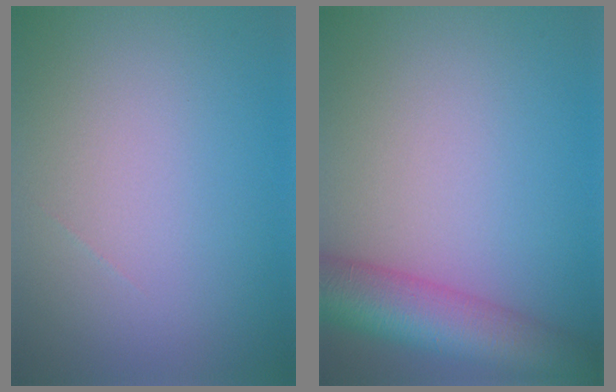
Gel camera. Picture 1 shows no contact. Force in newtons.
{"total": 8.2, "press": 8.2, "slide": 0.3}